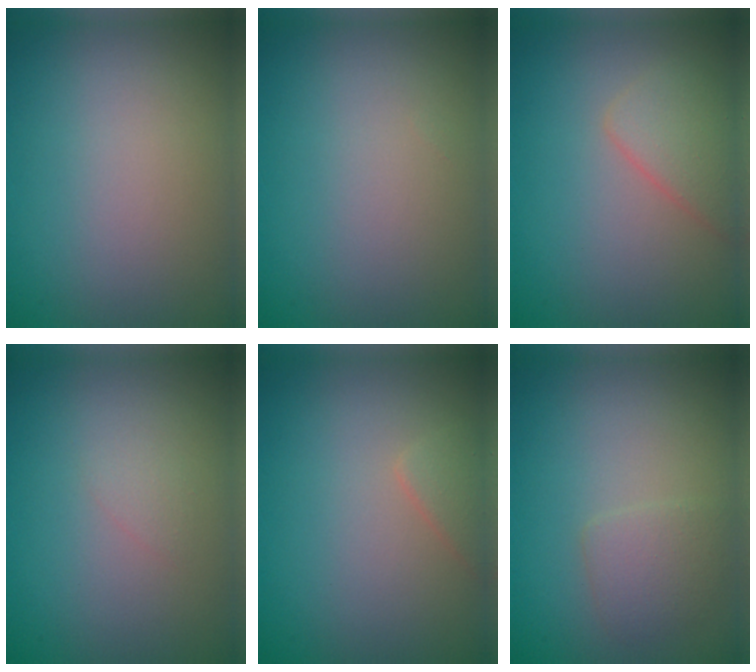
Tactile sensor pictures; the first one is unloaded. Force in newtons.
{"total": 0.0}
{"total": 2.6, "press": 2.6, "slide": 0.1}
{"total": 0.7, "press": 0.7, "slide": 0.1}
{"total": 1.3, "press": 1.3, "slide": 0.1}
{"total": 1.9, "press": 1.9, "slide": 0.0}